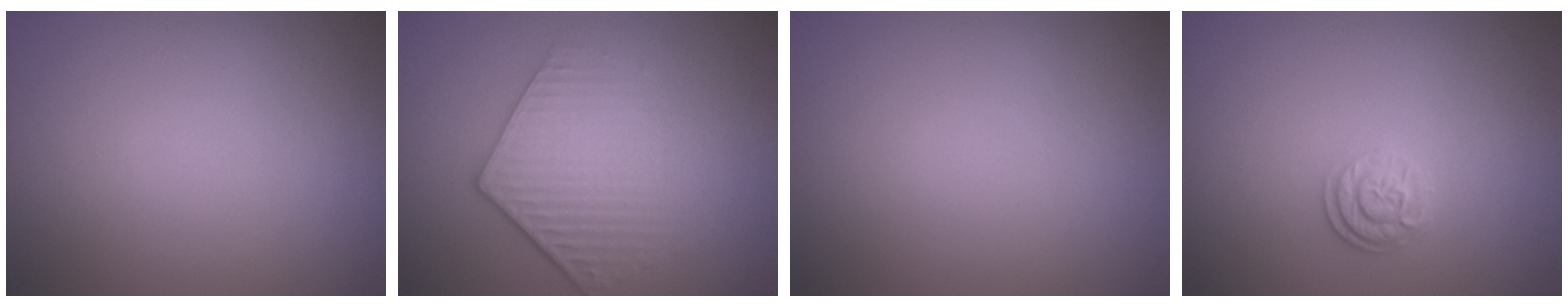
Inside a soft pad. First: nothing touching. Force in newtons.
{"total": 4.3, "press": 3.1, "slide": 2.9}
{"total": 0.0}
{"total": 2.5, "press": 1.9, "slide": 1.6}